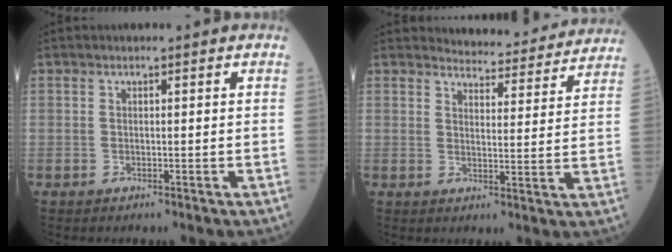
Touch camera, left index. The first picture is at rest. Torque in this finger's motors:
{"motor_torque": [-0.10, -0.54, 0.00, 0.00]}